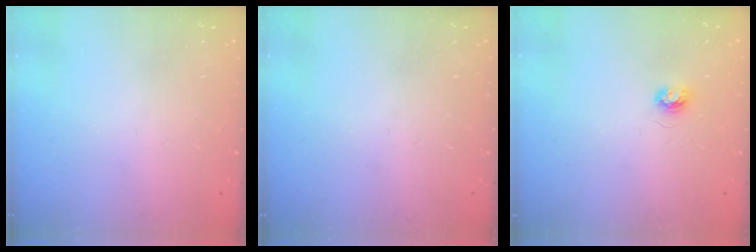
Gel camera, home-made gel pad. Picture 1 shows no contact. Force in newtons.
{"total": 0.0}
{"total": 3.7, "press": 3.7, "slide": 0.3}